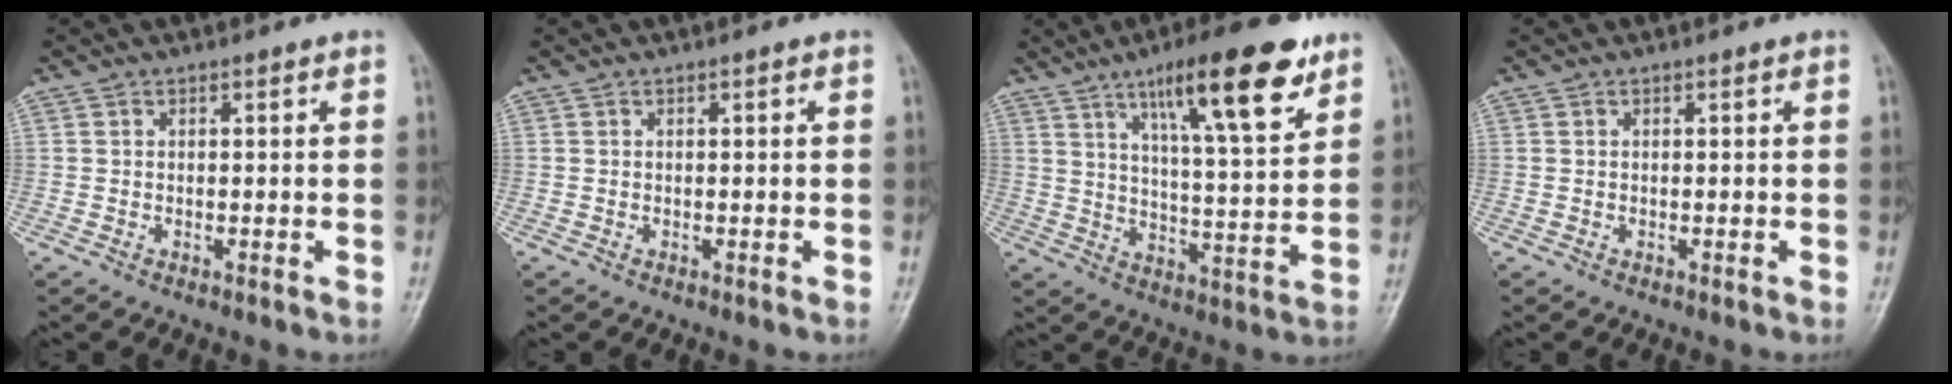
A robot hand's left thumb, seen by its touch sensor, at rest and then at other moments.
{"total": 0.0}
{"total": 17.5, "force": [10.1, 4.3, 13.7], "torque": [-0.190, -0.044, 0.160]}
{"total": 0.0}